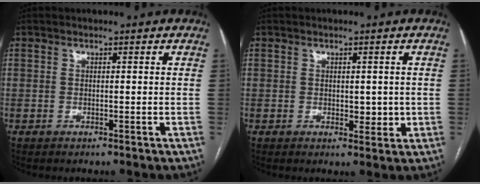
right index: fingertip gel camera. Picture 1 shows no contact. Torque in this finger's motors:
{"motor_torque": [-0.05, -0.02, 0.05, 0.01]}